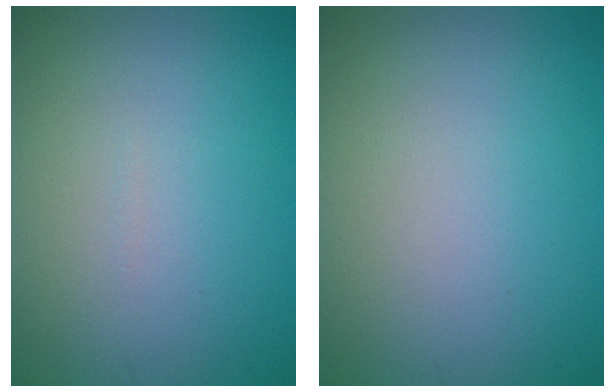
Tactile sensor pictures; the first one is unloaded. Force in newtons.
{"total": 0.0}